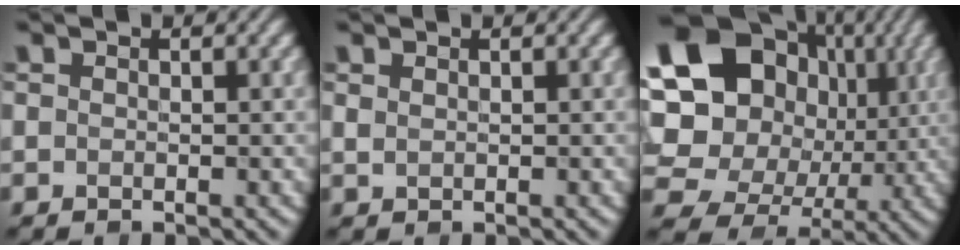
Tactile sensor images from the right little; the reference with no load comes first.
{"total": 0.6, "force": [0.5, 0.2, 0.3], "torque": [-0.010, 0.000, 0.013]}
{"total": 20.2, "force": [3.9, 17.3, 9.8], "torque": [-0.207, 0.033, 0.050]}